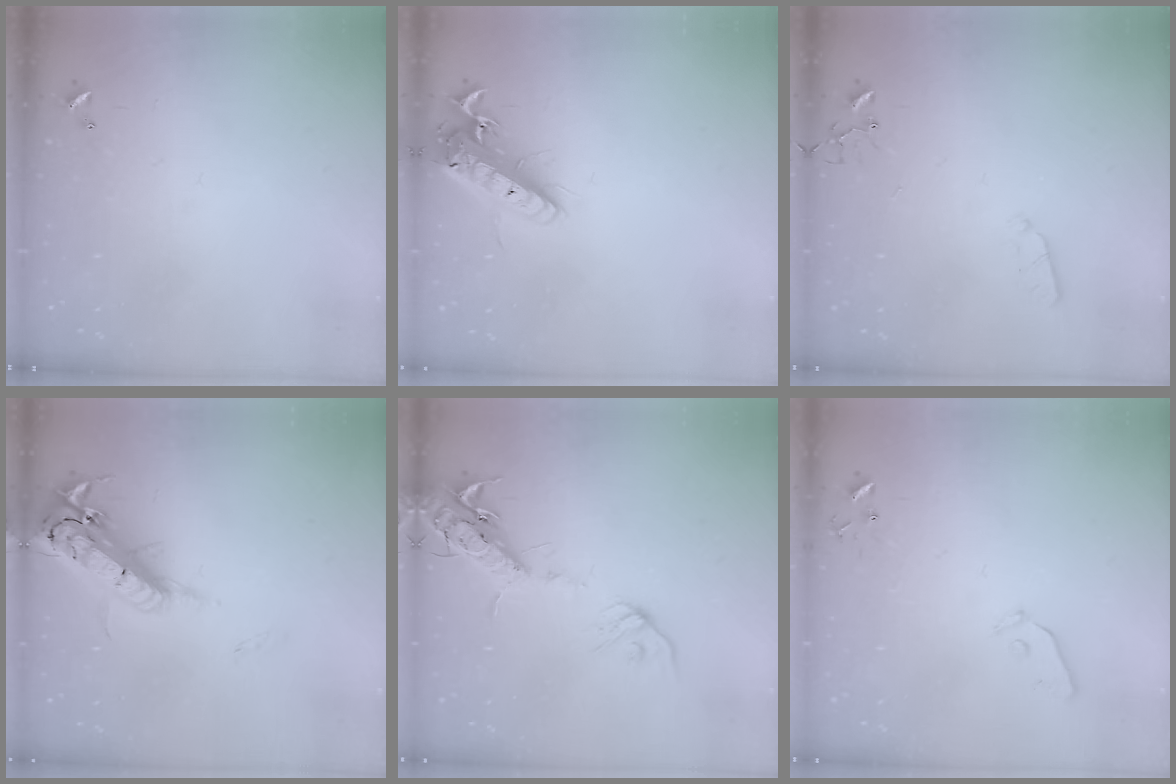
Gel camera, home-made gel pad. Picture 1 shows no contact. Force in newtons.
{"total": 16.1, "press": 15.8, "slide": 3.2}
{"total": 3.5, "press": 3.4, "slide": 0.5}
{"total": 22.8, "press": 22.3, "slide": 4.6}
{"total": 16.3, "press": 16.0, "slide": 3.3}
{"total": 4.0, "press": 4.0, "slide": 0.5}